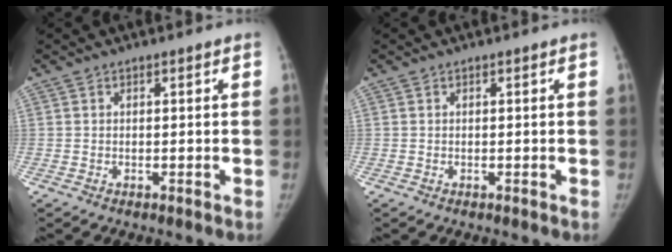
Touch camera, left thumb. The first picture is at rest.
{"total": 0.0}